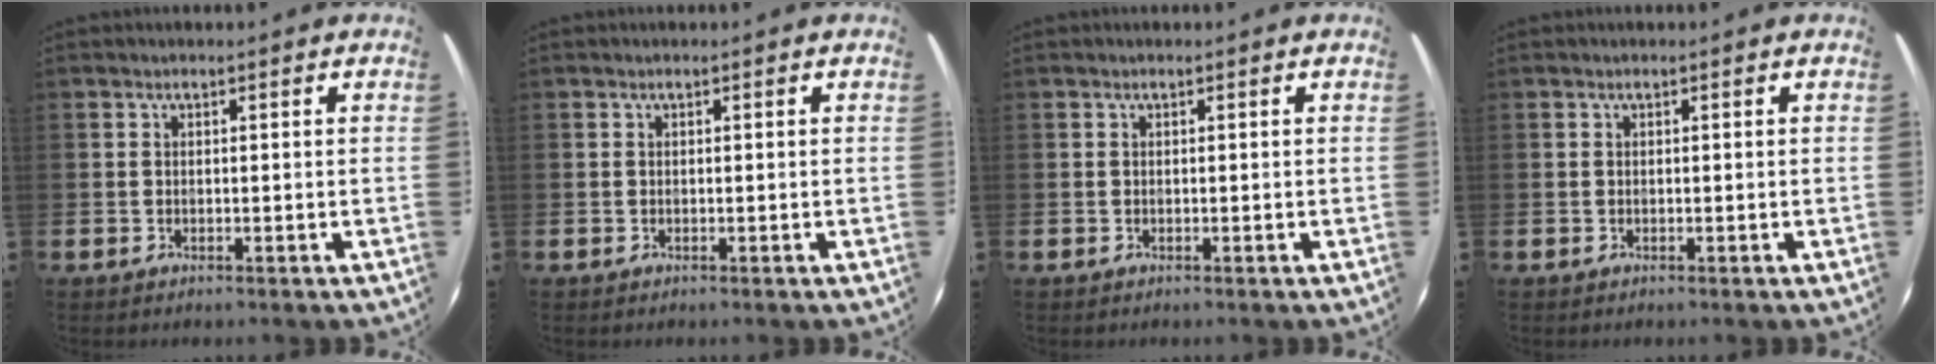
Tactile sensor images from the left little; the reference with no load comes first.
{"total": 0.0}
{"total": 0.0}
{"total": 0.0}